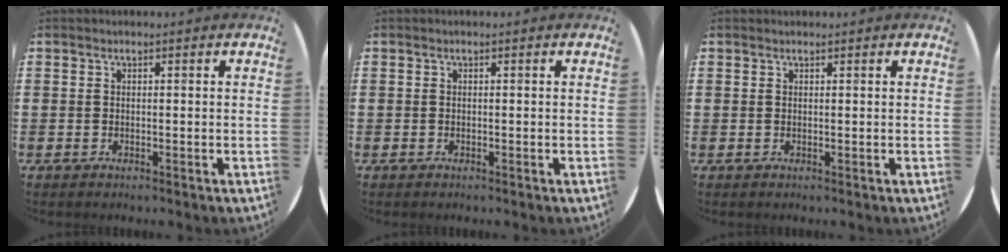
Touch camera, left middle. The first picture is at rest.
{"total": 0.0}
{"total": 0.0}